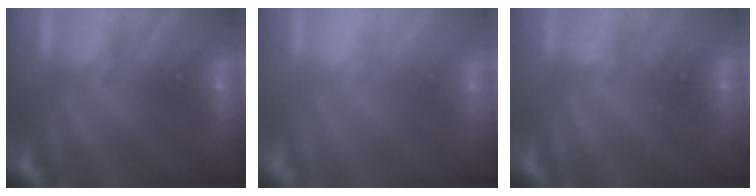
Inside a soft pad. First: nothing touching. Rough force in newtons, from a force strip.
{"total": 2.6}
{"total": 1.9}